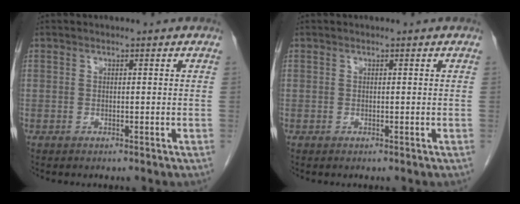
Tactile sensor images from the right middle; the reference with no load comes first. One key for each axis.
{"total": 0.0}